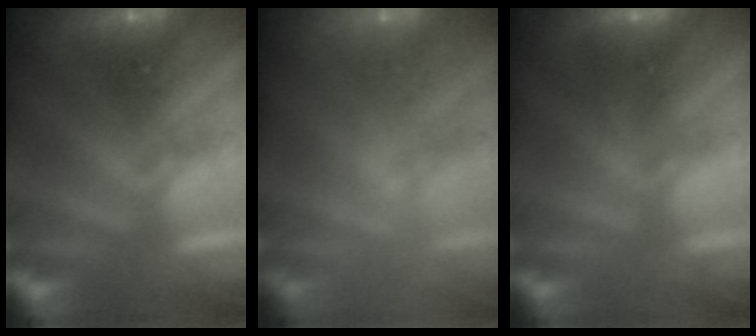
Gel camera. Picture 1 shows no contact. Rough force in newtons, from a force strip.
{"total": 2.3}
{"total": 2.9}